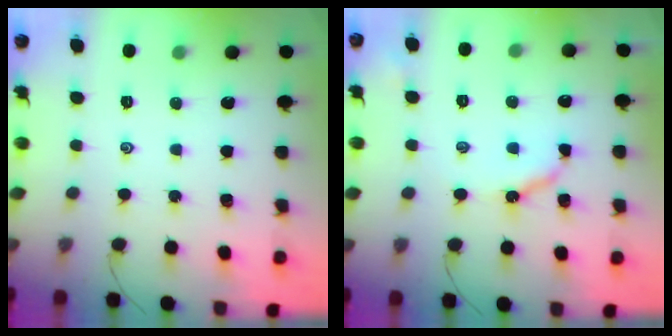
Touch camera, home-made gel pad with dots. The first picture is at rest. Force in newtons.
{"total": 6.1, "press": 6.0, "slide": 0.5}